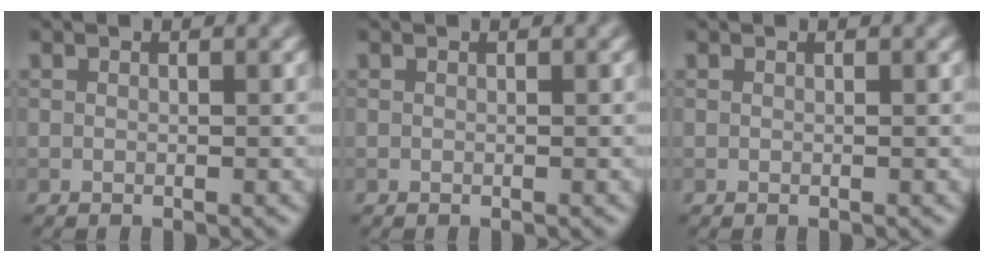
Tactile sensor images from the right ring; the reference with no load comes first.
{"total": 0.0}
{"total": 0.0}